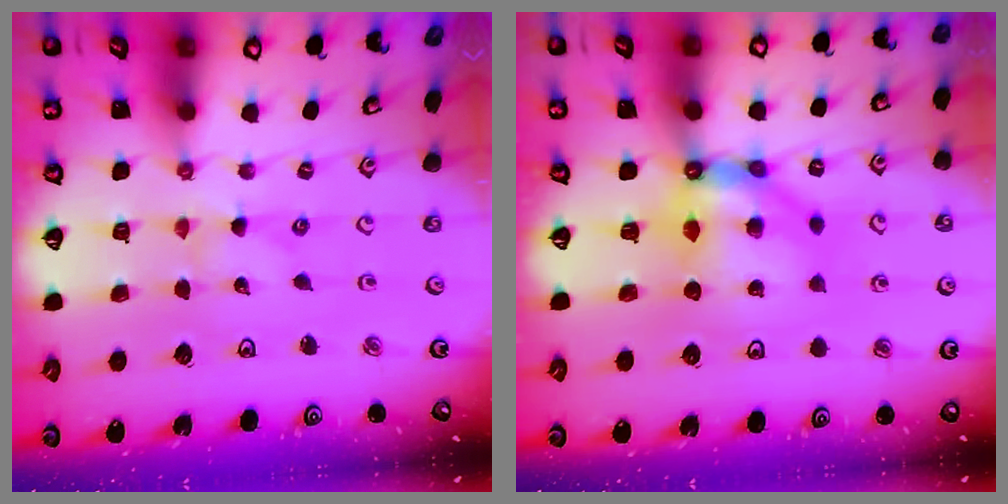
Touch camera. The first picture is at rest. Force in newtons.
{"total": 8.9, "press": 8.9, "slide": 1.0}